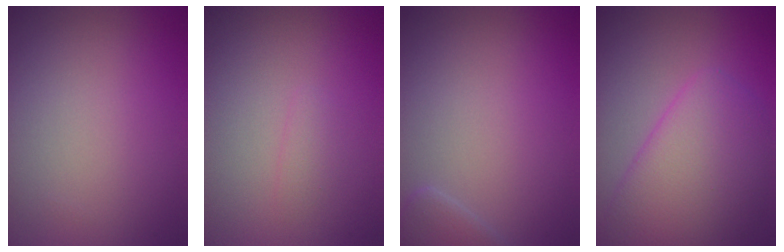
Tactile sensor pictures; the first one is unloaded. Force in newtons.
{"total": 0.7, "press": 0.7, "slide": 0.0}
{"total": 1.5, "press": 1.5, "slide": 0.1}
{"total": 6.1, "press": 6.1, "slide": 0.1}